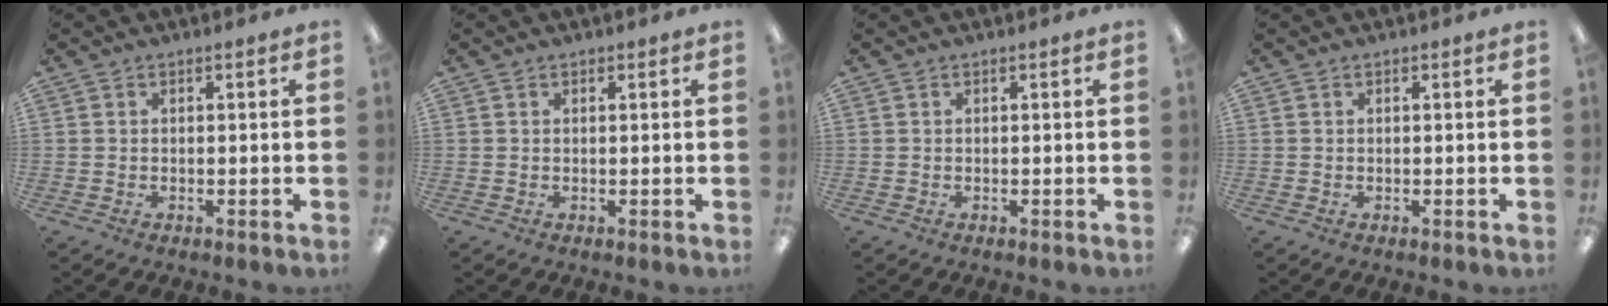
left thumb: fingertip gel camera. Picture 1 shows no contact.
{"total": 0.0}
{"total": 0.0}
{"total": 0.0}